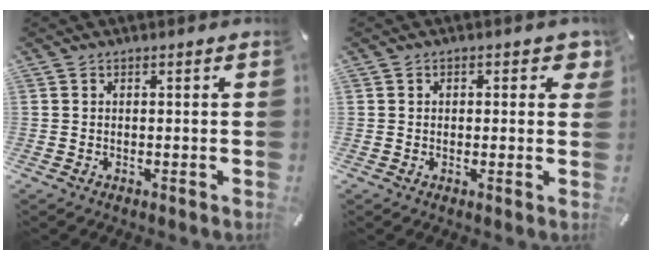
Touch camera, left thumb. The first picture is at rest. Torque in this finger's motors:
{"motor_torque": [0.22, -0.05, 0.01, 0.08, -0.01]}